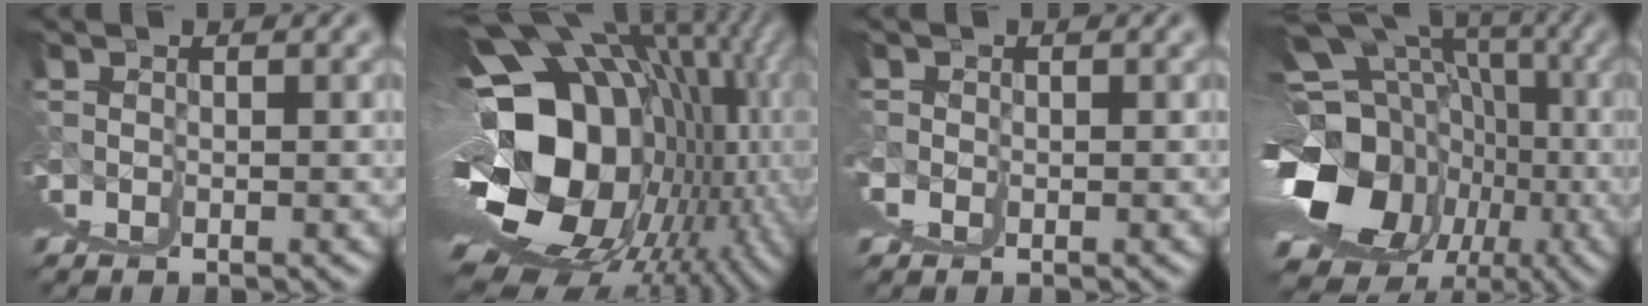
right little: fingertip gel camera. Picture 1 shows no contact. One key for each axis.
{"total": 21.6, "fx": 1.6, "fy": 9.9, "fz": 19.1, "tx": -0.220, "ty": -0.005, "tz": 0.051}
{"total": 1.2, "fx": 0.9, "fy": 0.8, "fz": -0.1, "tx": 0.001, "ty": -0.001, "tz": 0.015}
{"total": 14.7, "fx": -1.1, "fy": 7.6, "fz": 12.6, "tx": -0.172, "ty": -0.036, "tz": 0.019}